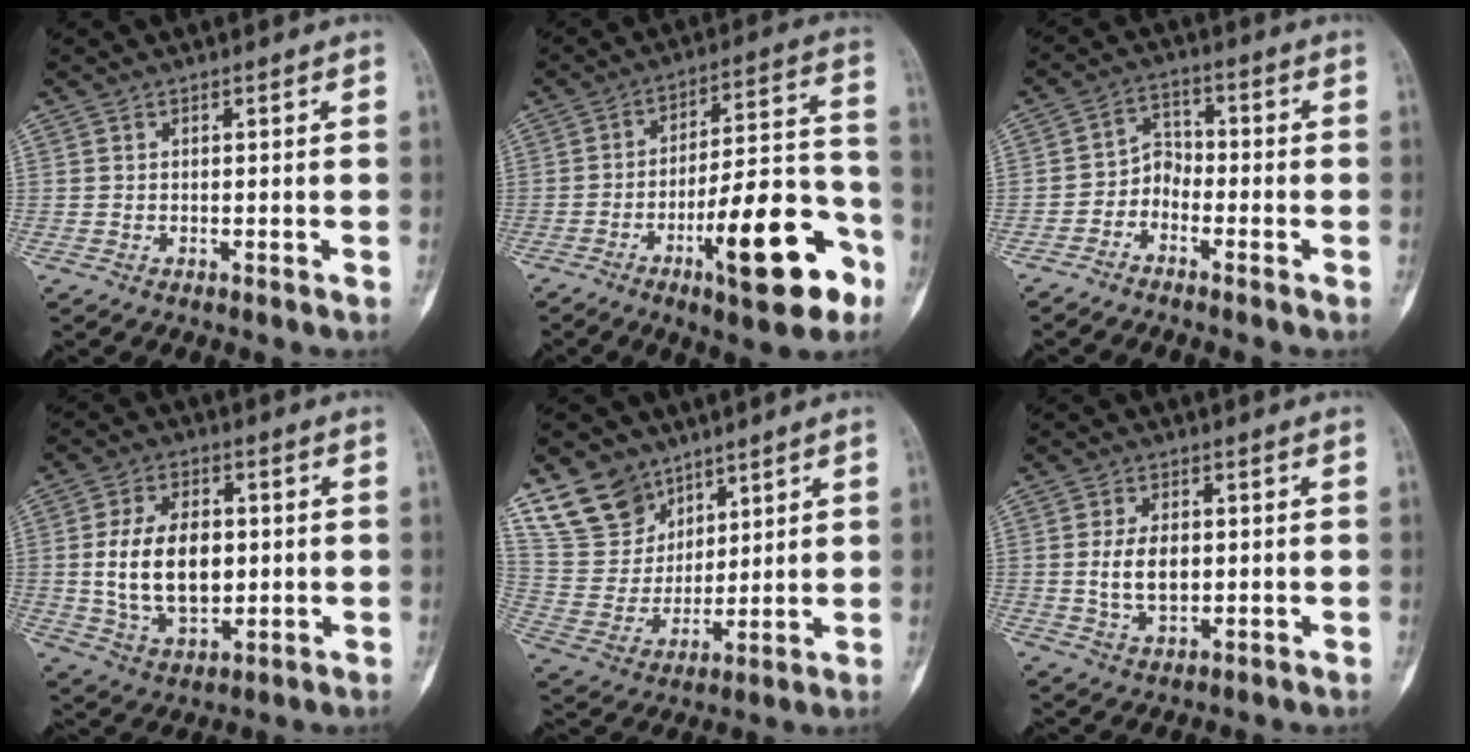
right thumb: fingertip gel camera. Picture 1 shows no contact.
{"total": 19.8, "force": [-9.1, 5.7, 16.7], "torque": [-0.233, 0.059, -0.134]}
{"total": 4.4, "force": [-2.7, 3.1, 1.6], "torque": [-0.005, 0.029, -0.063]}
{"total": 14.0, "force": [0.5, 8.8, 10.9], "torque": [-0.173, -0.001, 0.018]}
{"total": 13.0, "force": [8.9, 8.9, 3.2], "torque": [-0.031, -0.047, 0.188]}
{"total": 6.9, "force": [0.1, 4.2, 5.5], "torque": [-0.092, -0.004, 0.009]}